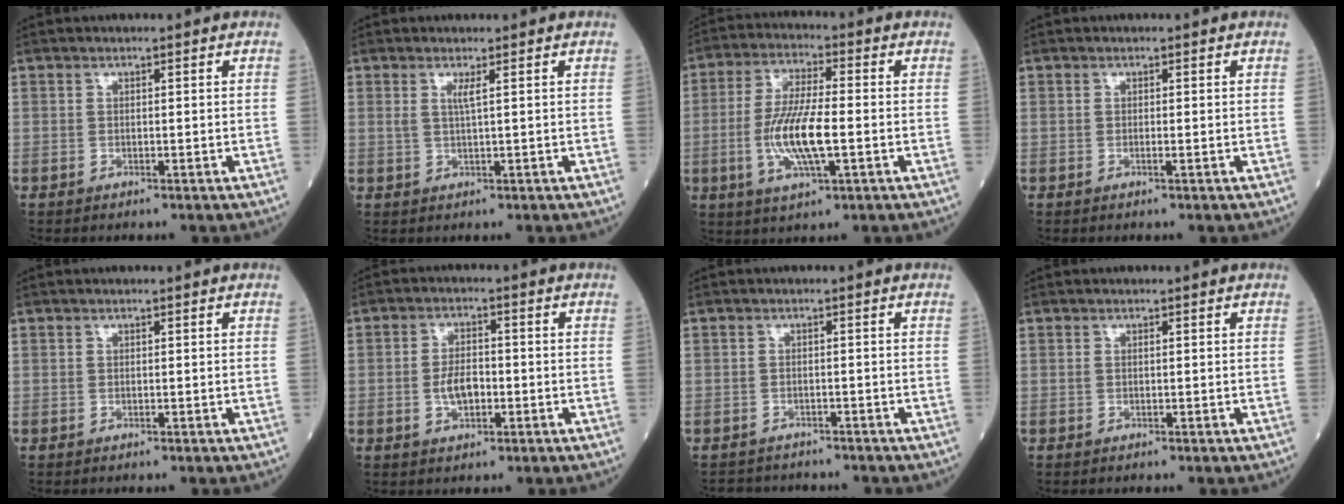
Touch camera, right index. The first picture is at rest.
{"total": 1.6, "force": [0.6, -0.3, 1.5], "torque": [-0.035, -0.004, 0.012]}
{"total": 10.4, "force": [-2.0, 2.0, 10.0], "torque": [-0.207, -0.006, -0.038]}
{"total": 0.0}
{"total": 0.0}
{"total": 4.3, "force": [-1.0, 2.1, 3.6], "torque": [-0.070, 0.004, -0.018]}
{"total": 4.4, "force": [-4.0, 1.8, 0.2], "torque": [-0.001, 0.000, -0.057]}
{"total": 0.0}